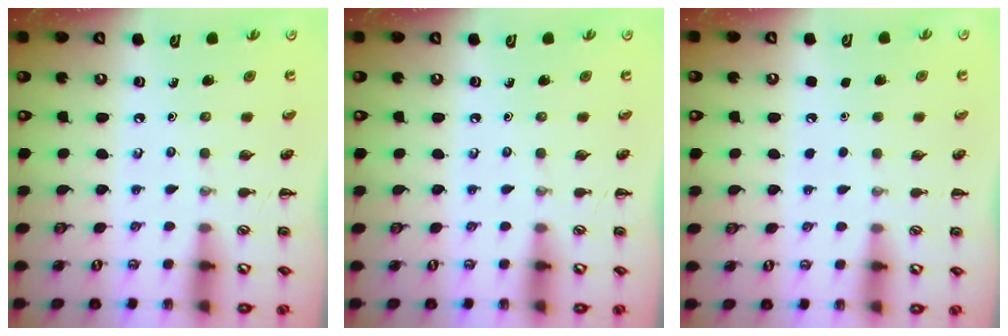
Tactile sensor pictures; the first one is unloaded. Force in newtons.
{"total": 0.0}
{"total": 1.7, "press": 1.7, "slide": 0.1}